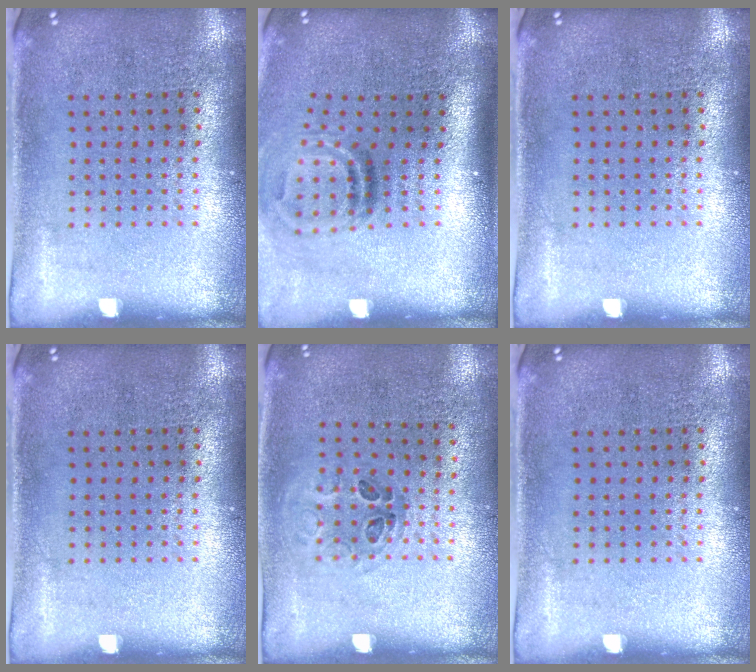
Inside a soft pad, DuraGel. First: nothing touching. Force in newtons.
{"total": 2.0, "press": 1.1, "slide": 1.6}
{"total": 0.0}
{"total": 0.0}
{"total": 1.1, "press": 0.7, "slide": 0.8}
{"total": 0.0}